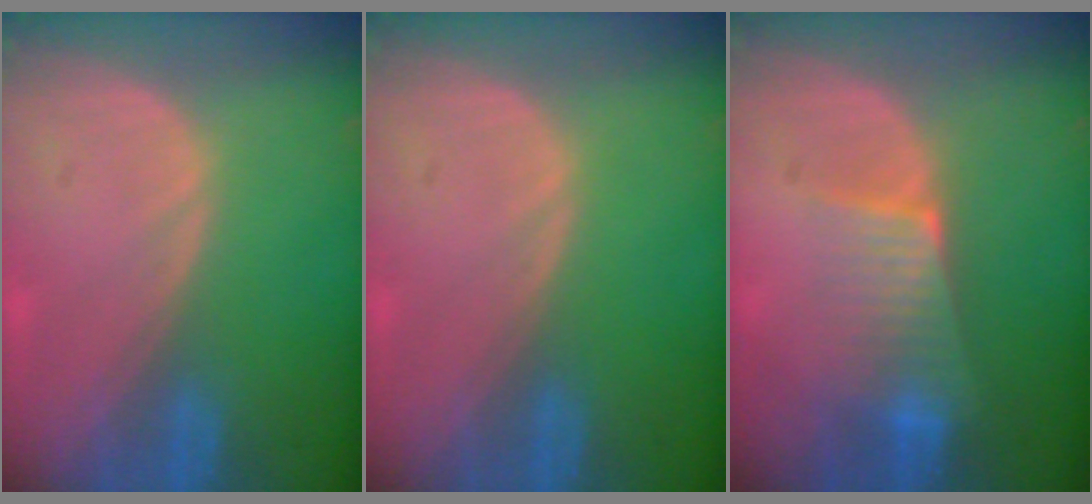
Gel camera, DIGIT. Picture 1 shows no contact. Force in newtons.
{"total": 0.0}
{"total": 6.5, "press": 5.6, "slide": 3.3}